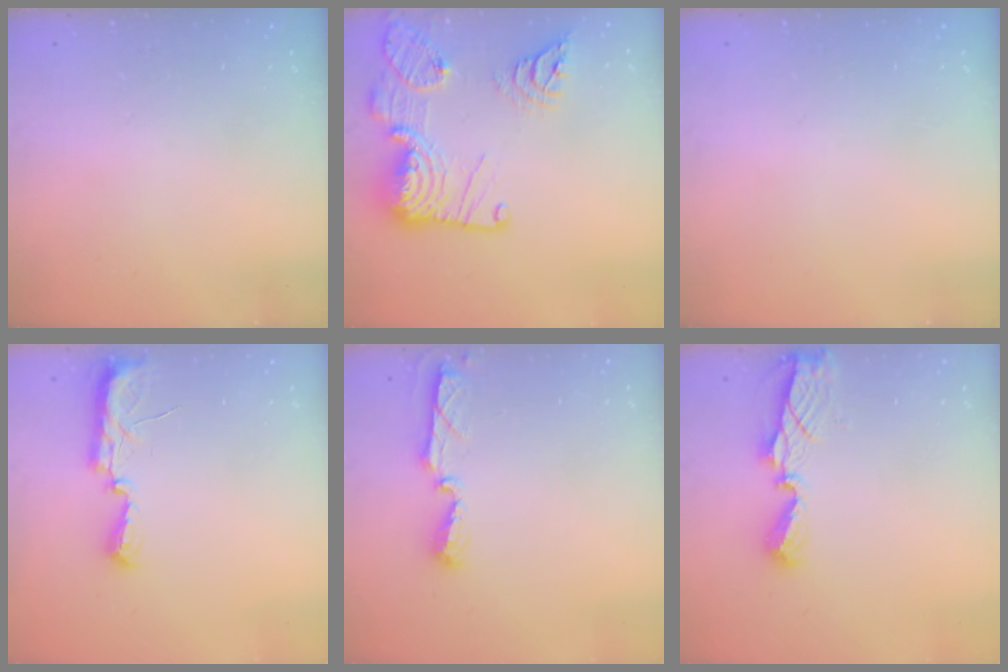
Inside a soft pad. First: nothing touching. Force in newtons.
{"total": 22.9, "press": 22.8, "slide": 2.3}
{"total": 0.0}
{"total": 9.4, "press": 8.3, "slide": 4.5}
{"total": 5.6, "press": 5.5, "slide": 0.6}
{"total": 7.5, "press": 7.5, "slide": 0.5}